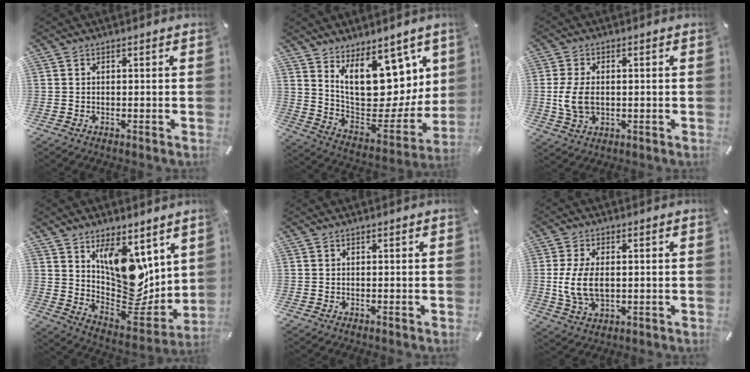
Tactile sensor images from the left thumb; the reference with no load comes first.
{"total": 17.3, "force": [9.2, 9.9, 10.9], "torque": [-0.165, -0.092, 0.170]}
{"total": 7.3, "force": [-0.3, 4.8, 5.5], "torque": [-0.133, 0.000, -0.007]}
{"total": 14.7, "force": [6.0, 10.2, 8.7], "torque": [-0.103, -0.066, 0.124]}
{"total": 0.0}
{"total": 9.7, "force": [0.4, 6.0, 7.6], "torque": [-0.178, 0.002, 0.005]}